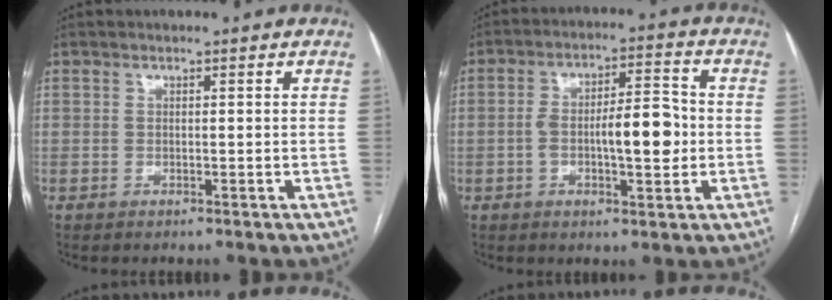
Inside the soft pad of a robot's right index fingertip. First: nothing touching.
{"total": 9.6, "force": [-1.1, 2.7, 9.2], "torque": [-0.155, 0.018, -0.016]}